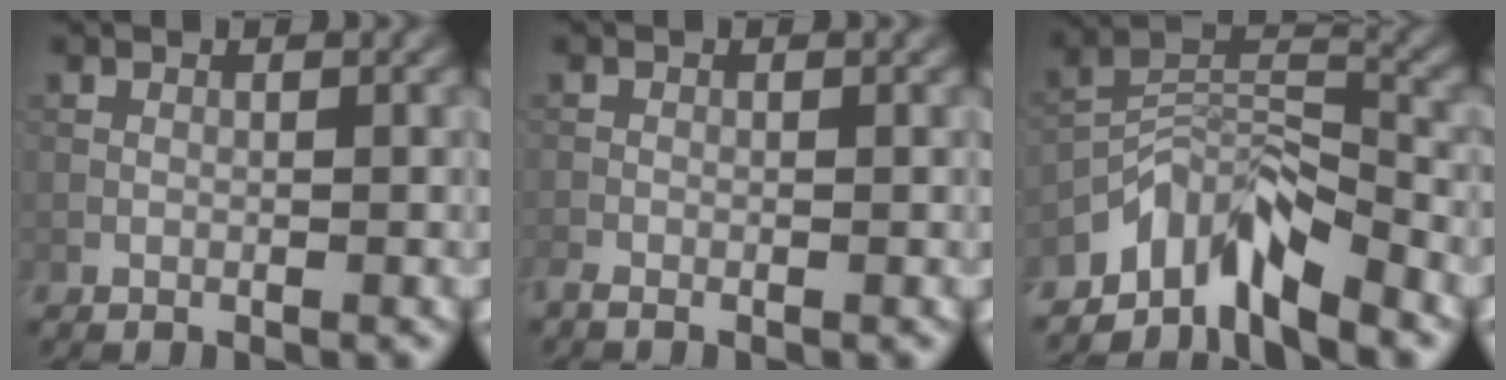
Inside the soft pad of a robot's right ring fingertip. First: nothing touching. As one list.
[{"total": 0.9, "force": [-0.8, 0.2, 0.4], "torque": [-0.011, -0.004, -0.019]}, {"total": 6.6, "force": [-5.3, 2.0, 3.3], "torque": [-0.045, -0.001, -0.108]}]